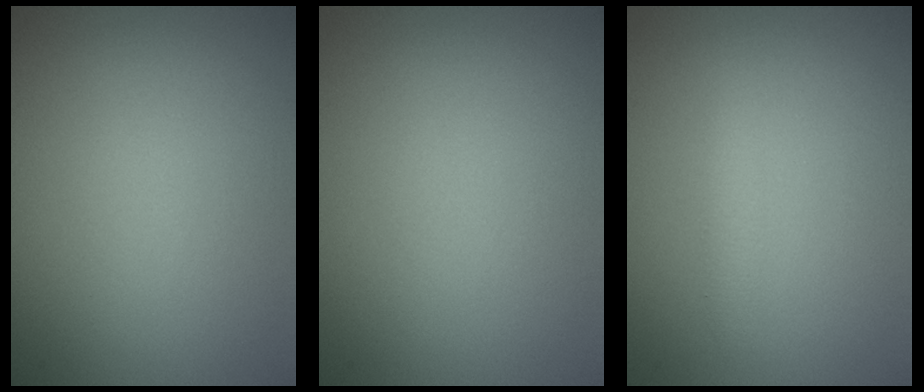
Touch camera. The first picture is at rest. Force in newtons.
{"total": 0.0}
{"total": 1.0, "press": 1.0, "slide": 0.0}